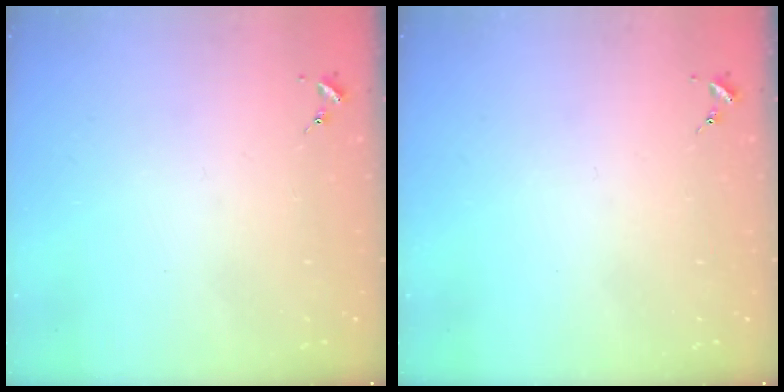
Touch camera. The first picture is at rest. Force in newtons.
{"total": 0.0}